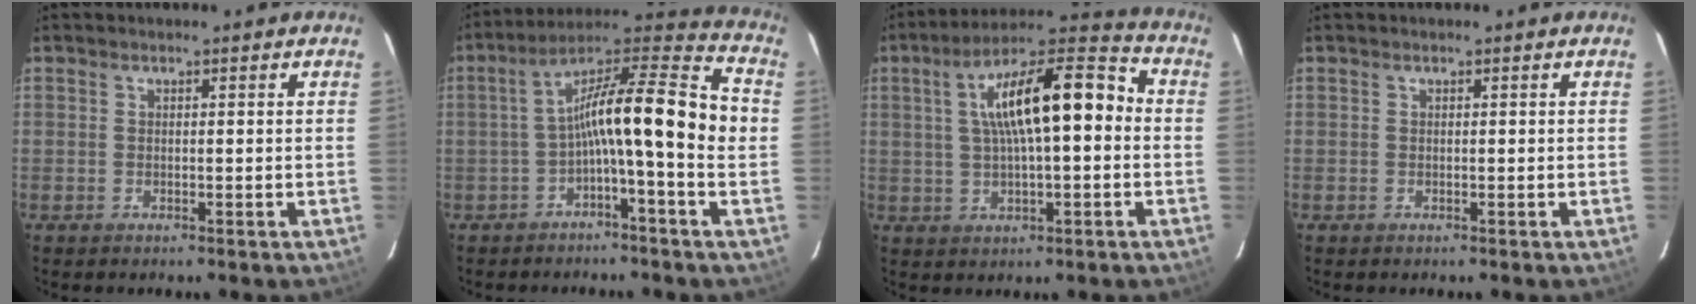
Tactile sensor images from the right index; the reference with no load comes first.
{"total": 14.3, "force": [-1.9, 1.2, 14.2], "torque": [-0.240, 0.027, -0.046]}
{"total": 16.9, "force": [1.6, 5.2, 15.9], "torque": [-0.260, 0.037, 0.023]}
{"total": 0.0}